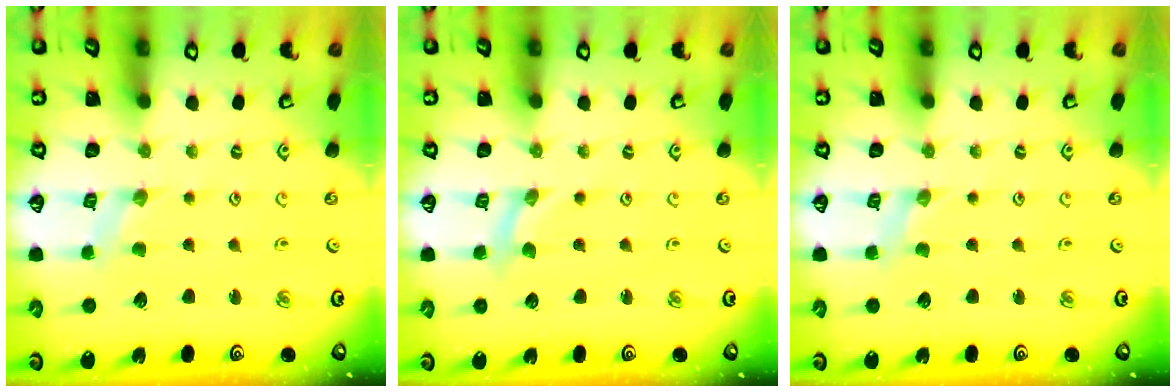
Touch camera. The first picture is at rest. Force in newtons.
{"total": 0.0}
{"total": 0.0}